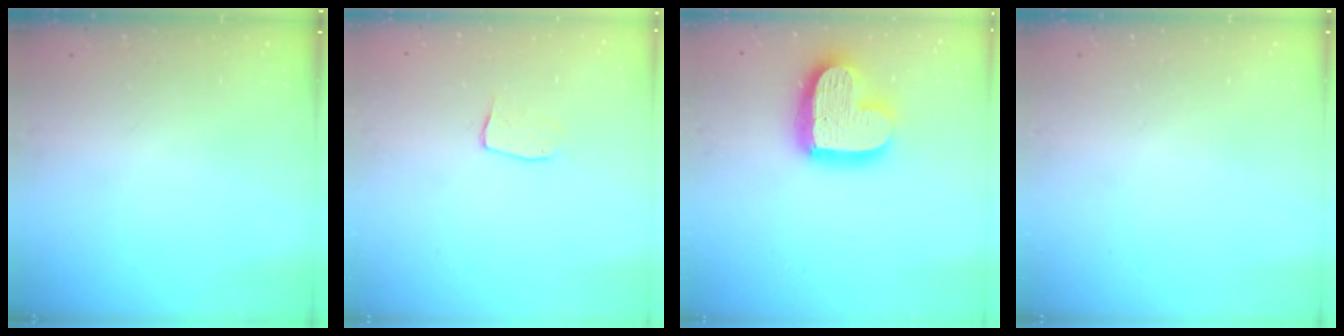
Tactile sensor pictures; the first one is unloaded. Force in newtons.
{"total": 5.9, "press": 5.9, "slide": 0.3}
{"total": 18.6, "press": 18.6, "slide": 1.3}
{"total": 0.0}